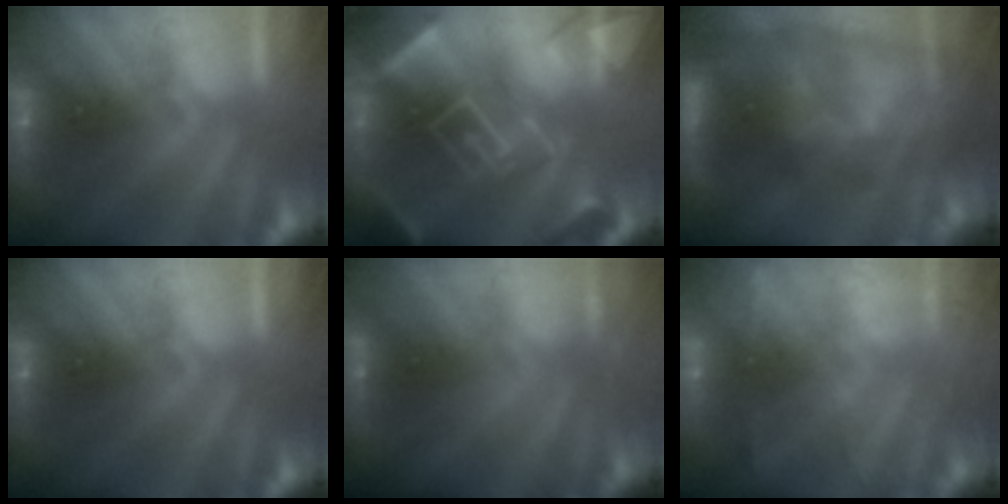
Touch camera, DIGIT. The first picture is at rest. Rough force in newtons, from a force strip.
{"total": 8.1}
{"total": 7.2}
{"total": 0.0}
{"total": 2.3}
{"total": 8.4}